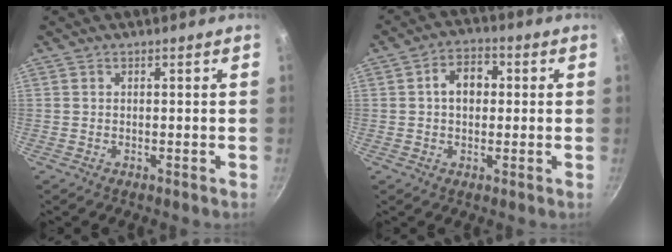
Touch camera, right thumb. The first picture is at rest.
{"total": 6.7, "force": [0.8, 4.9, 4.6], "torque": [-0.041, 0.016, 0.004]}